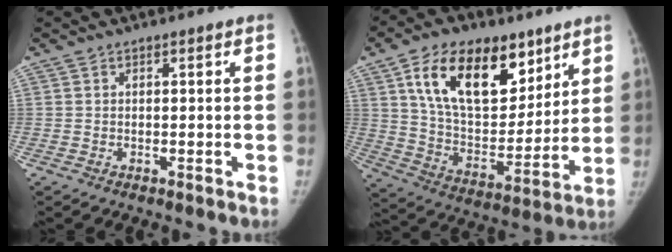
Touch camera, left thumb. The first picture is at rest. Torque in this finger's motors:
{"motor_torque": [0.47, 0.68, 1.62, -1.14, 0.27]}